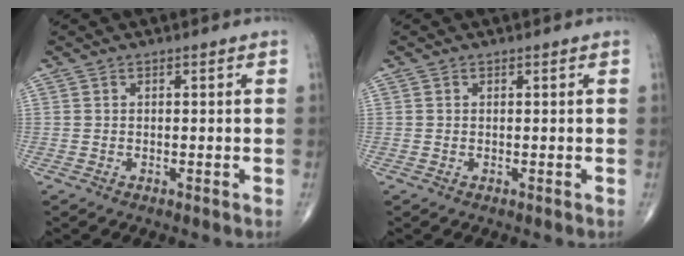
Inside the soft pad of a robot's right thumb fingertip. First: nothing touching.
{"total": 0.0}